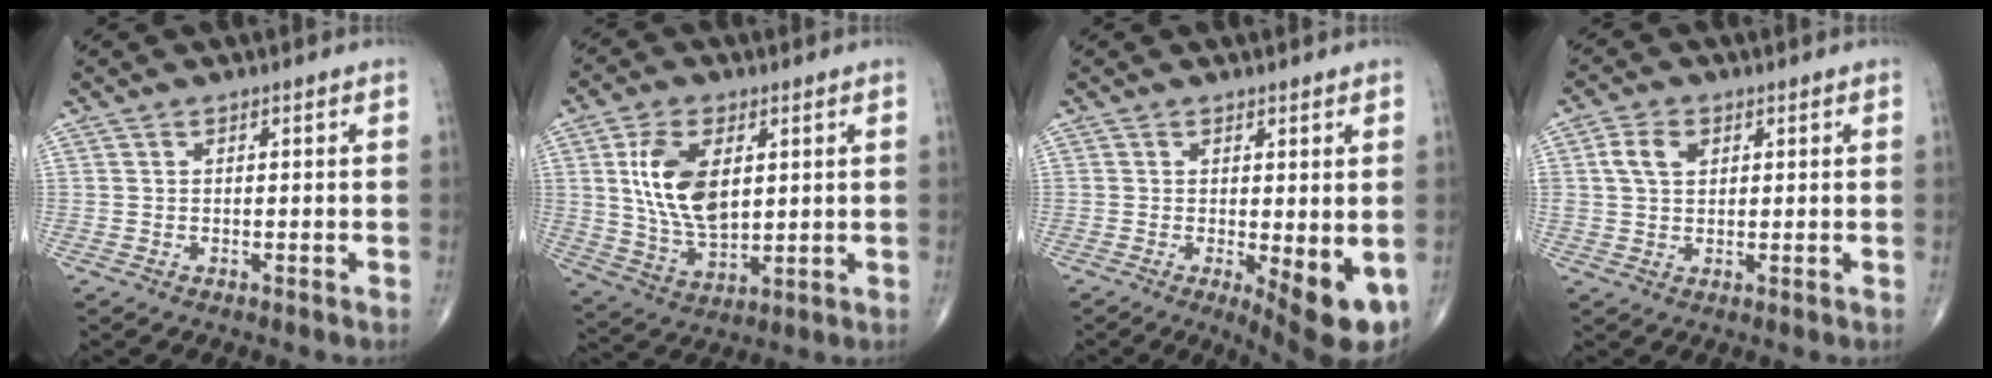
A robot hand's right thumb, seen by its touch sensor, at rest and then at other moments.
{"total": 12.9, "force": [2.8, 7.3, 10.3], "torque": [-0.184, -0.016, 0.060]}
{"total": 8.8, "force": [-2.0, 2.8, 8.1], "torque": [-0.103, -0.022, -0.020]}
{"total": 4.8, "force": [1.6, 3.3, 3.1], "torque": [-0.055, 0.002, 0.027]}